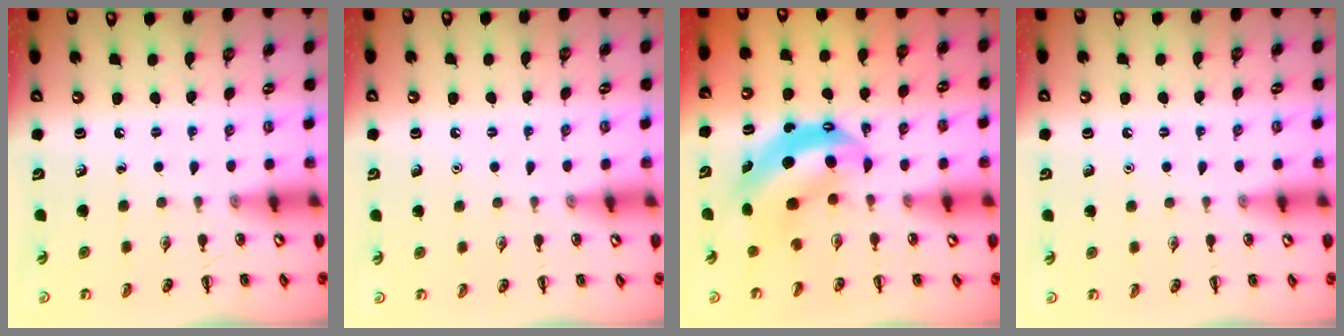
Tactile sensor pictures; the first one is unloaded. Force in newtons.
{"total": 1.6, "press": 1.6, "slide": 0.1}
{"total": 8.1, "press": 7.9, "slide": 1.7}
{"total": 1.6, "press": 1.6, "slide": 0.1}